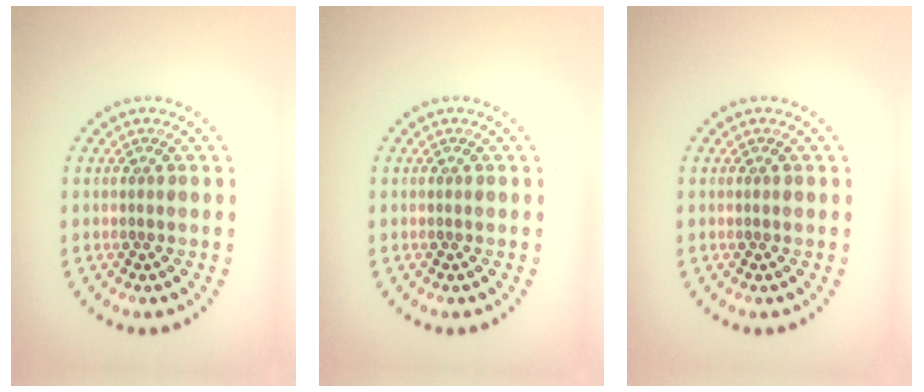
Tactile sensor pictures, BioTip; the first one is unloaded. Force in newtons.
{"total": 0.0}
{"total": 0.0}